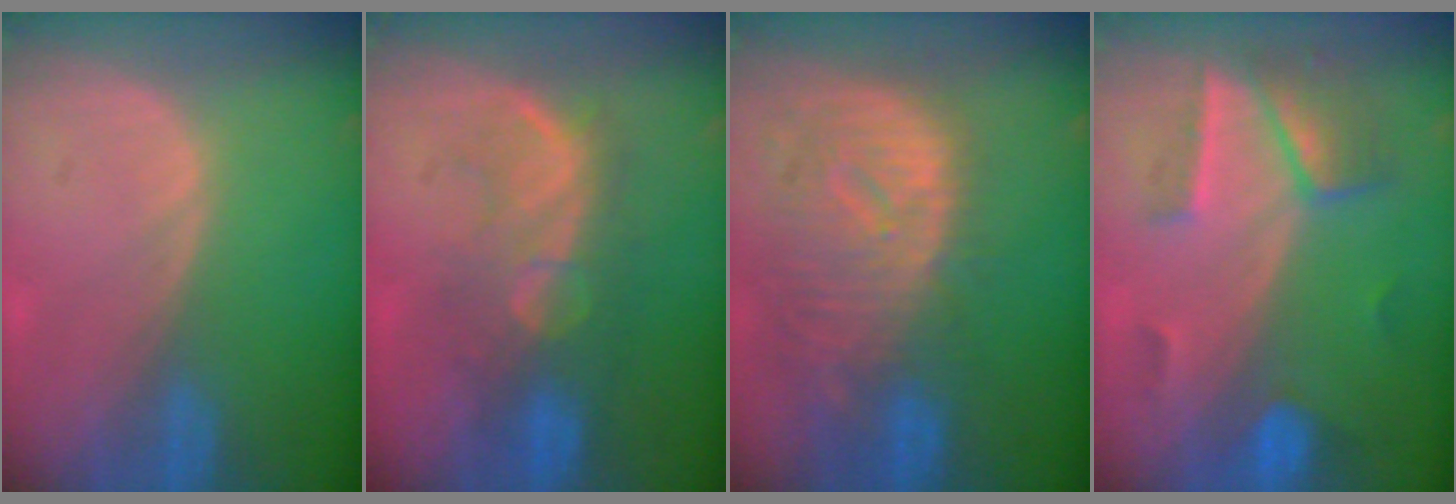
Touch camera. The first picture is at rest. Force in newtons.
{"total": 8.4, "press": 8.1, "slide": 2.2}
{"total": 12.2, "press": 10.5, "slide": 6.2}
{"total": 7.2, "press": 6.3, "slide": 3.4}